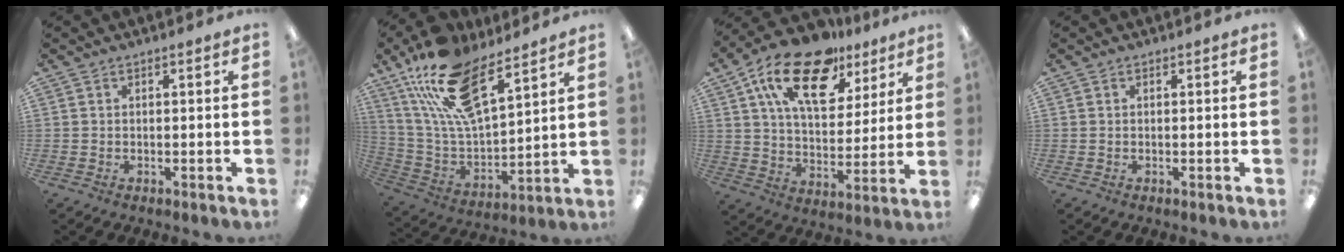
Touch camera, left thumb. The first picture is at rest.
{"total": 19.8, "force": [13.5, 7.5, 12.4], "torque": [-0.257, -0.072, 0.238]}
{"total": 20.3, "force": [12.4, 10.4, 12.3], "torque": [-0.222, -0.050, 0.218]}
{"total": 0.0}